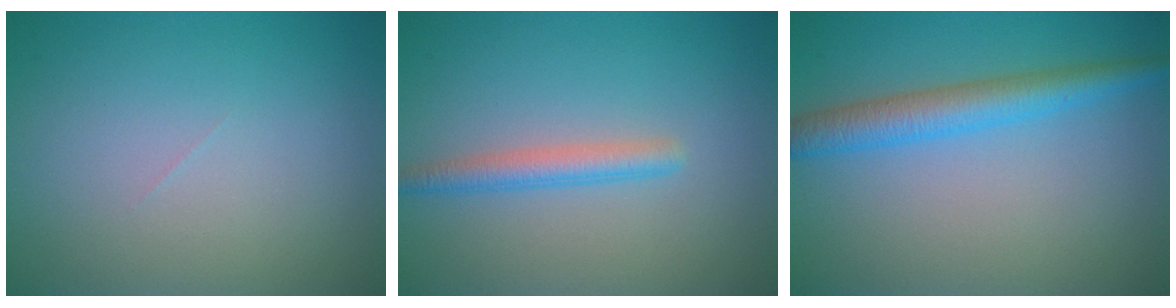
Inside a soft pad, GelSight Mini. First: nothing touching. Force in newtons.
{"total": 2.3, "press": 2.3, "slide": 0.1}
{"total": 3.9, "press": 3.9, "slide": 0.1}